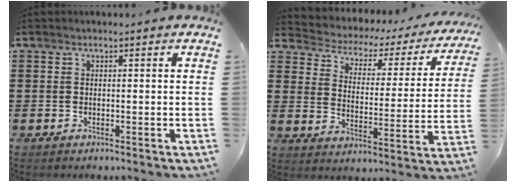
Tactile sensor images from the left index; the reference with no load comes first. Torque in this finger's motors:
{"motor_torque": [2.14, 0.00, 0.61, 0.01]}